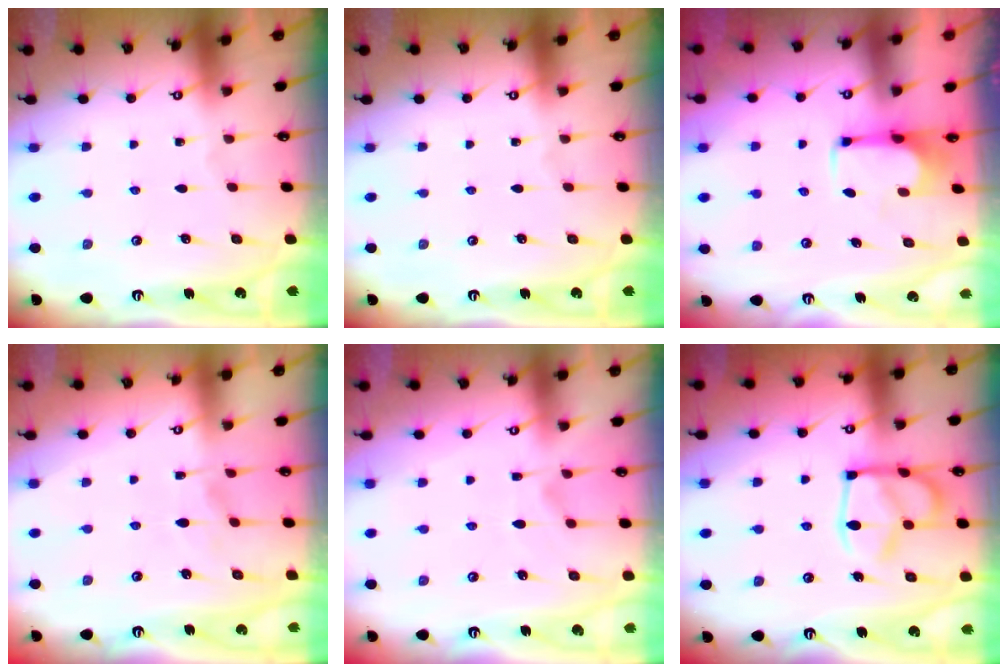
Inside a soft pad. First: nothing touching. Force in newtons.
{"total": 0.0}
{"total": 3.7, "press": 3.6, "slide": 0.8}
{"total": 4.9, "press": 4.7, "slide": 1.3}
{"total": 1.3, "press": 0.1, "slide": 1.3}
{"total": 15.2, "press": 15.1, "slide": 1.6}